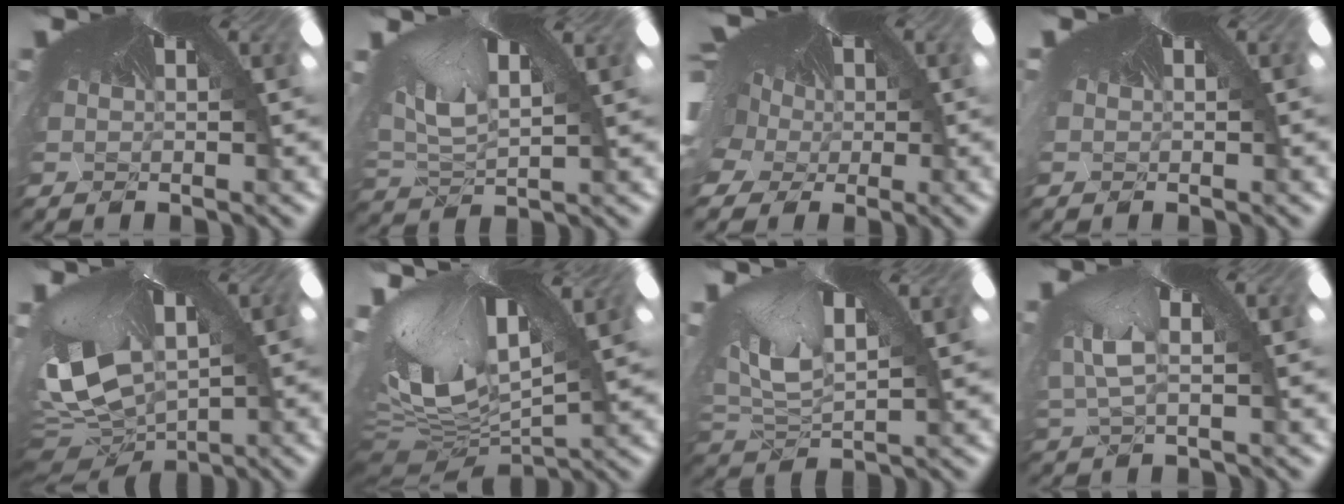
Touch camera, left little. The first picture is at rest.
{"total": 2.4, "force": [-1.8, 1.5, -0.1], "torque": [-0.039, -0.051, 0.009]}
{"total": 3.3, "force": [0.1, 1.8, 2.8], "torque": [-0.068, -0.017, 0.021]}
{"total": 1.2, "force": [-0.1, 0.4, 1.1], "torque": [-0.023, 0.002, 0.000]}
{"total": 5.5, "force": [-4.3, 3.3, 0.8], "torque": [-0.076, -0.107, -0.018]}
{"total": 5.7, "force": [-5.1, 1.7, 1.9], "torque": [-0.081, -0.093, -0.050]}
{"total": 3.3, "force": [-2.4, 2.2, 0.0], "torque": [-0.052, -0.065, 0.000]}
{"total": 3.2, "force": [-3.2, 0.5, -0.4], "torque": [-0.026, -0.054, -0.015]}